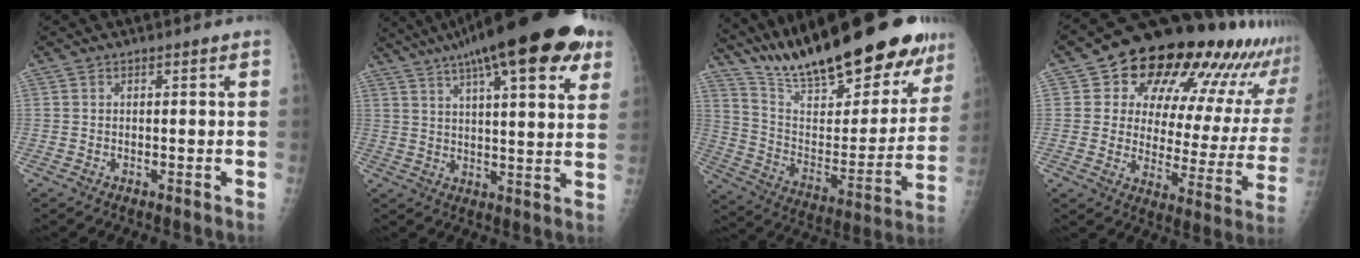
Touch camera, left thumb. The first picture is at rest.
{"total": 24.3, "force": [14.6, 6.6, 18.3], "torque": [-0.261, -0.003, 0.200]}
{"total": 31.4, "force": [24.2, 9.2, 17.8], "torque": [-0.249, -0.084, 0.374]}
{"total": 26.4, "force": [17.6, 11.7, 15.9], "torque": [-0.183, -0.059, 0.229]}